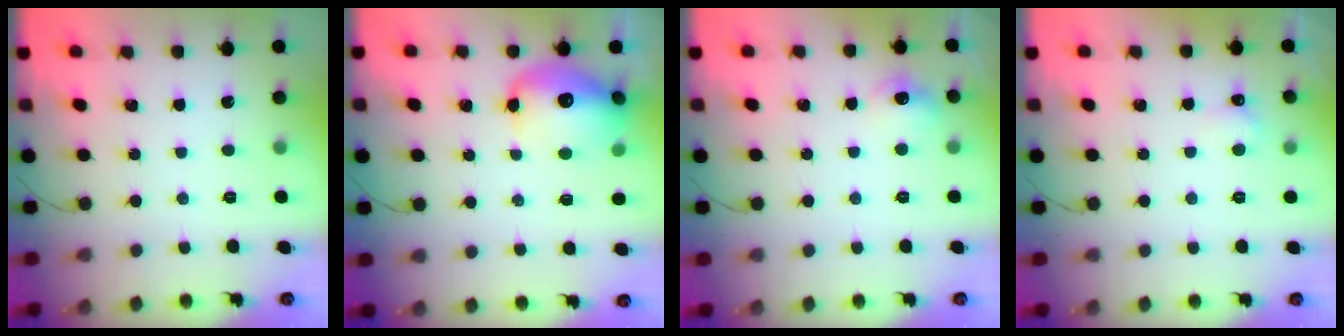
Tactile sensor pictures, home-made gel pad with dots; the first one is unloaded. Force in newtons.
{"total": 14.6, "press": 14.2, "slide": 3.4}
{"total": 6.8, "press": 6.8, "slide": 1.0}
{"total": 3.2, "press": 3.2, "slide": 0.7}